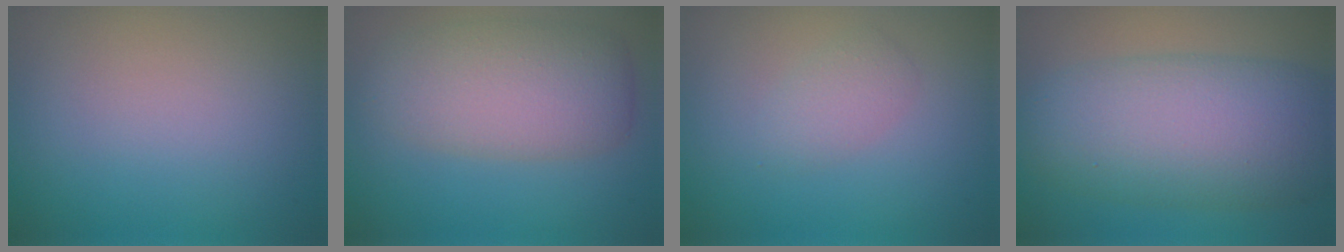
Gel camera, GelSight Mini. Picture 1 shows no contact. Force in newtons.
{"total": 6.2, "press": 6.2, "slide": 0.6}
{"total": 1.7, "press": 1.7, "slide": 0.1}
{"total": 10.2, "press": 10.2, "slide": 0.1}